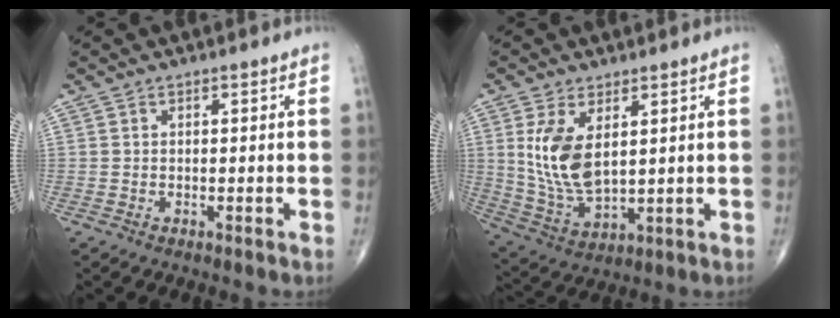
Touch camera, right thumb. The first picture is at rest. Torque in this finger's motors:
{"motor_torque": [-0.58, 1.04, 1.11, 0.24, 0.13]}